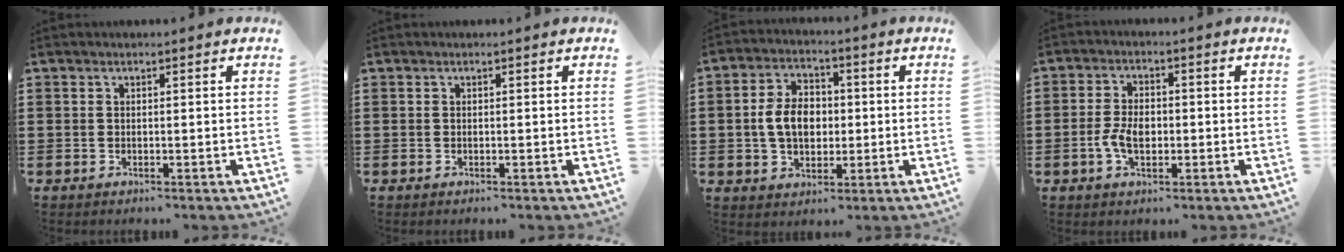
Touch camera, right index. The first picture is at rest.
{"total": 0.0}
{"total": 7.2, "force": [-0.2, 5.1, 5.1], "torque": [-0.111, 0.009, -0.012]}
{"total": 4.5, "force": [-0.9, 2.8, 3.4], "torque": [-0.079, 0.003, -0.020]}